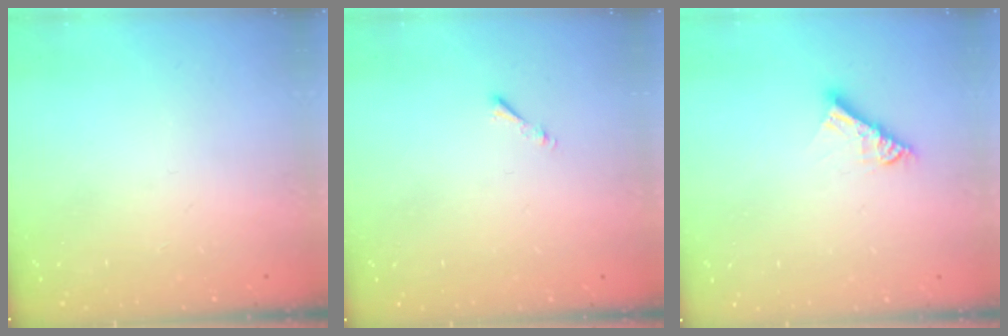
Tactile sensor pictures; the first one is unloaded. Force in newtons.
{"total": 0.8, "press": 0.7, "slide": 0.3}
{"total": 5.7, "press": 5.7, "slide": 0.4}